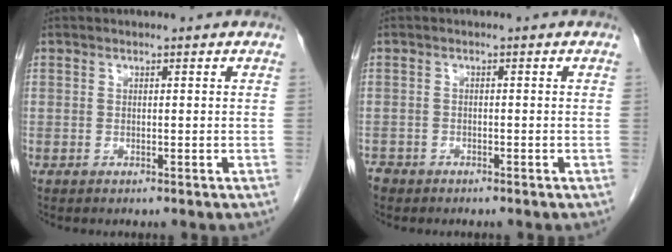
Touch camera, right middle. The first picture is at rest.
{"total": 2.2, "force": [-1.8, 1.2, 0.5], "torque": [-0.014, 0.000, -0.032]}